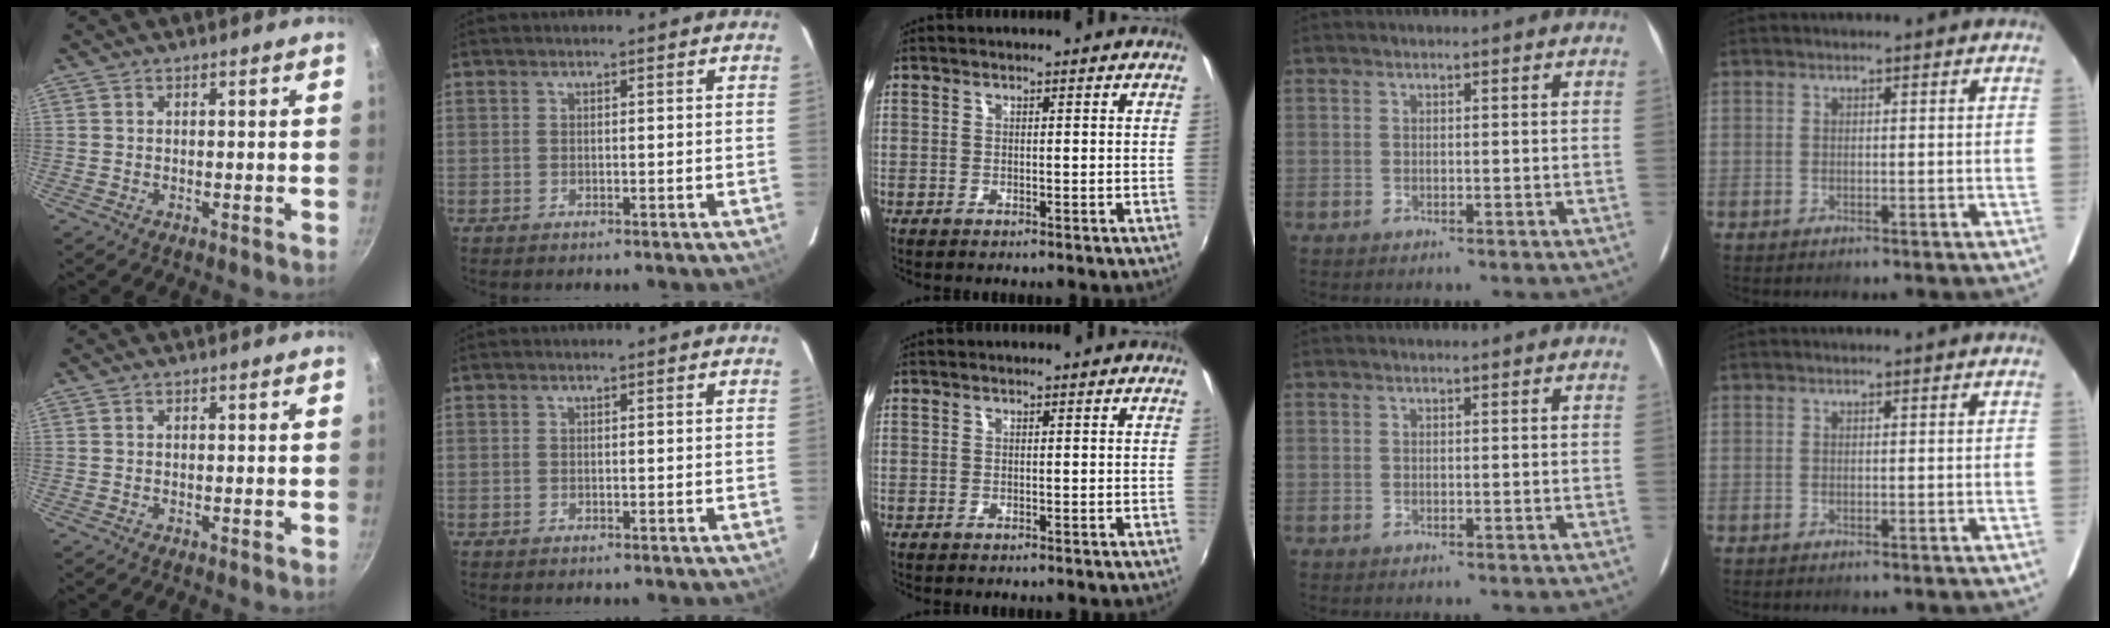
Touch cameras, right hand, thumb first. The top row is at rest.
{}